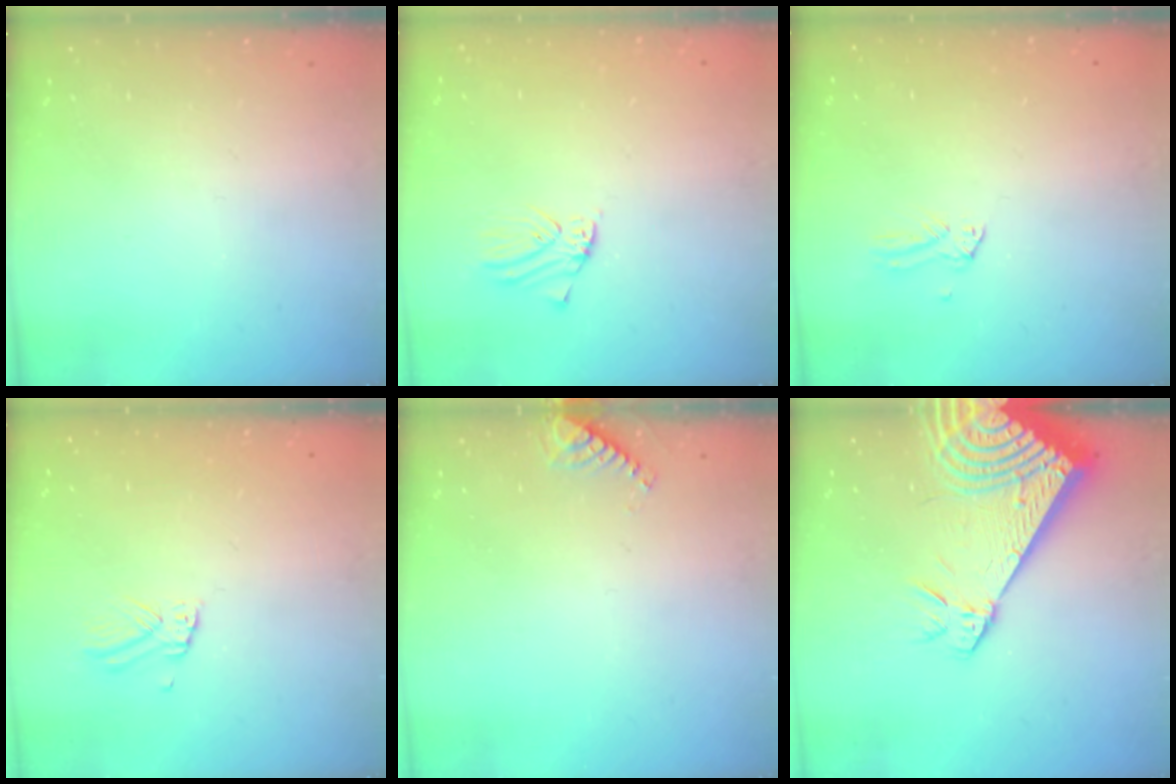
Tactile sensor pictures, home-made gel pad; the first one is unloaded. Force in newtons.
{"total": 1.1, "press": 1.1, "slide": 0.1}
{"total": 0.0}
{"total": 2.8, "press": 2.8, "slide": 0.1}
{"total": 7.3, "press": 7.3, "slide": 0.8}
{"total": 17.2, "press": 17.0, "slide": 2.3}